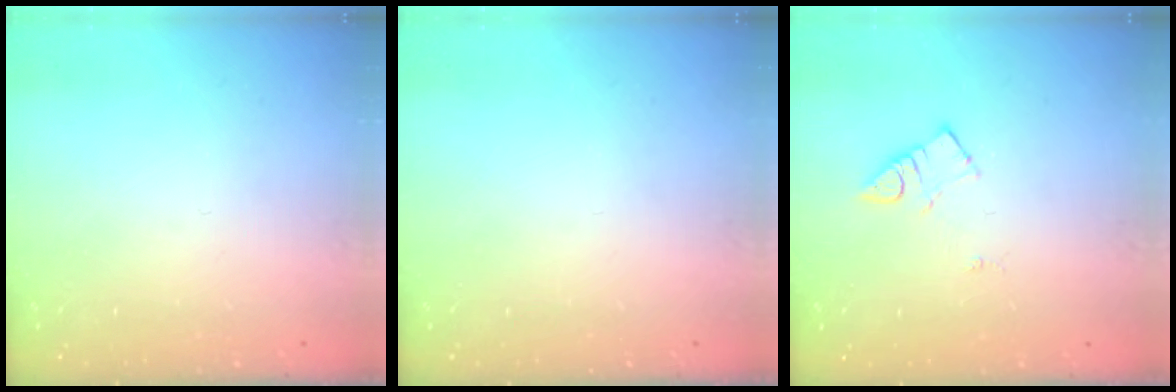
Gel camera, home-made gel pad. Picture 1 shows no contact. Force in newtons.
{"total": 0.0}
{"total": 3.7, "press": 3.7, "slide": 0.5}